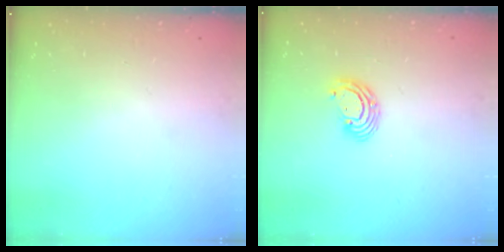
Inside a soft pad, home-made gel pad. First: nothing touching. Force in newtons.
{"total": 6.2, "press": 6.2, "slide": 0.5}